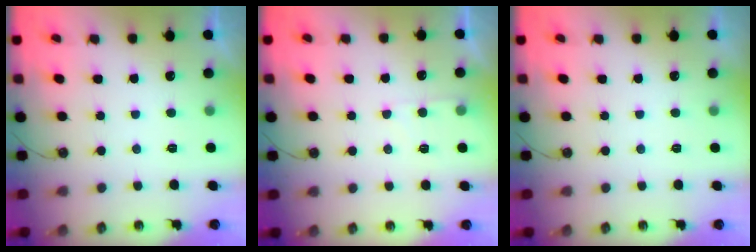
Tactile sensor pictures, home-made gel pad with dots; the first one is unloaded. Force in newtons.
{"total": 5.2, "press": 5.2, "slide": 0.6}
{"total": 2.6, "press": 2.6, "slide": 0.5}